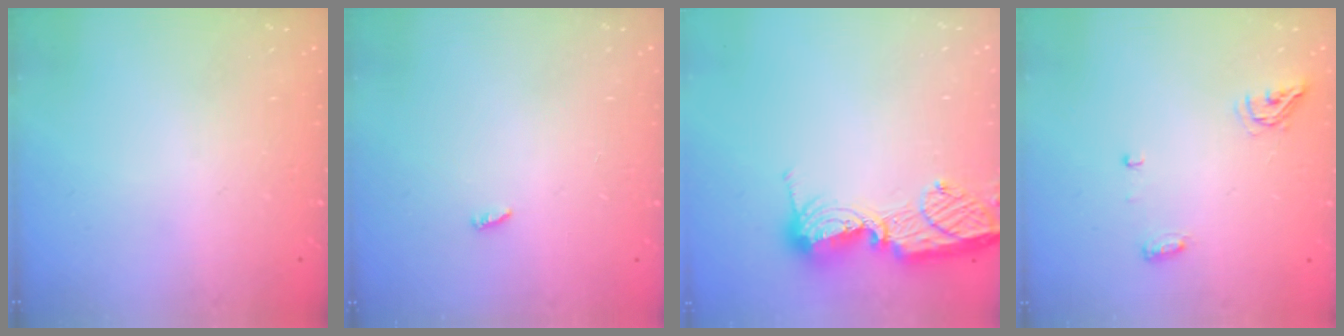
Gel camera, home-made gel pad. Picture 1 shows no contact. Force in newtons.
{"total": 2.3, "press": 2.3, "slide": 0.2}
{"total": 12.7, "press": 12.6, "slide": 1.2}
{"total": 5.8, "press": 5.7, "slide": 0.9}